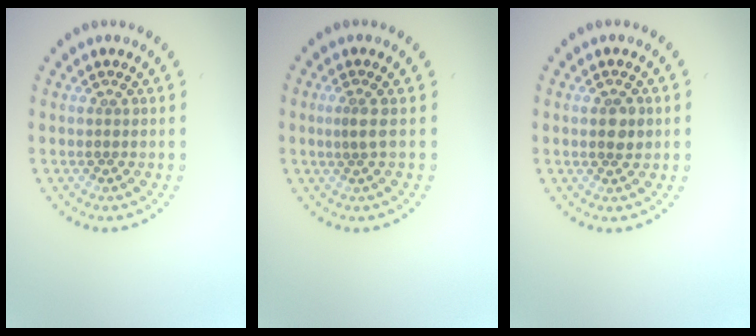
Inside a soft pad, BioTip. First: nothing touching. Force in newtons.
{"total": 1.0, "press": 0.6, "slide": 0.8}
{"total": 1.8, "press": 1.8, "slide": 0.3}